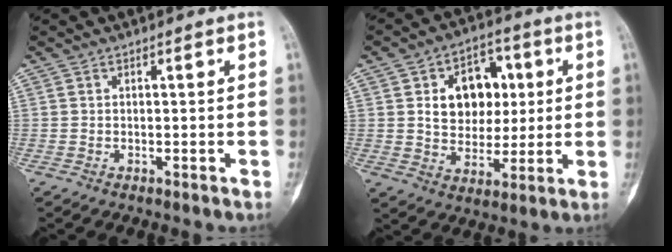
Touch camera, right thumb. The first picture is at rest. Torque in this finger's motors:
{"motor_torque": [1.07, 1.08, 0.54, -0.23, 0.04]}